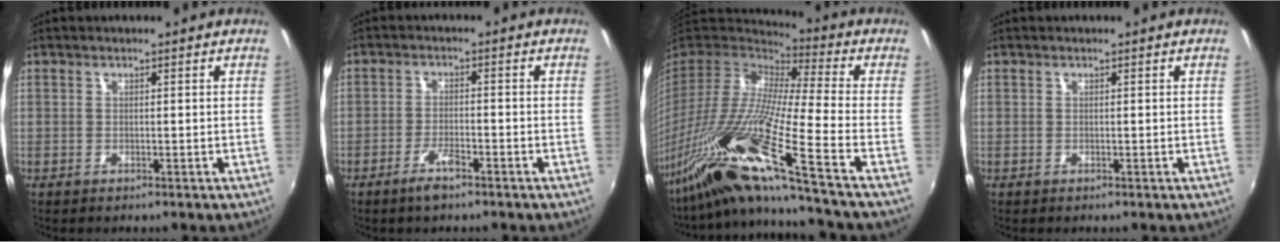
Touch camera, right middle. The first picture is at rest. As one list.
[{"total": 4.0, "force": [-2.8, 0.9, 2.7], "torque": [-0.064, -0.003, -0.053]}, {"total": 23.0, "force": [-16.0, -1.7, 16.4], "torque": [-0.278, -0.054, -0.308]}, {"total": 0.0}]